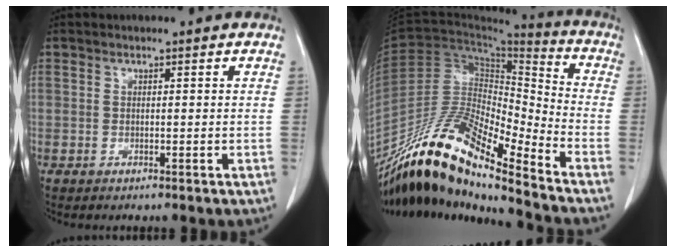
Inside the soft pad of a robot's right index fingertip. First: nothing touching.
{"total": 18.1, "force": [-15.2, 1.7, 9.6], "torque": [-0.177, 0.025, -0.282]}